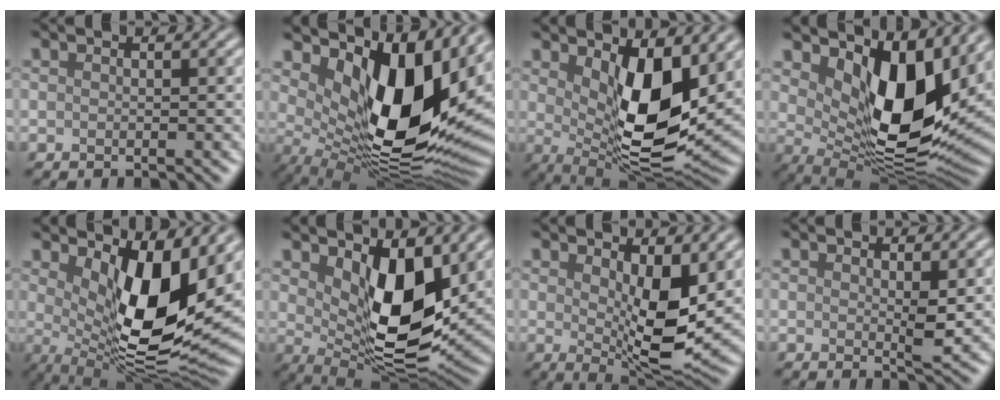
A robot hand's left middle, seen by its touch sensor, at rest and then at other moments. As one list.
[{"total": 13.8, "force": [3.5, 6.8, 11.4], "torque": [-0.186, -0.030, 0.077]}, {"total": 9.9, "force": [2.2, 4.1, 8.8], "torque": [-0.148, -0.022, 0.042]}, {"total": 11.2, "force": [3.6, 5.3, 9.2], "torque": [-0.148, -0.026, 0.073]}, {"total": 11.5, "force": [2.4, 4.5, 10.3], "torque": [-0.165, -0.023, 0.046]}, {"total": 9.5, "force": [2.8, 4.4, 7.9], "torque": [-0.133, -0.025, 0.053]}, {"total": 7.0, "force": [1.3, 2.8, 6.3], "torque": [-0.103, -0.019, 0.028]}, {"total": 1.7, "force": [0.5, 0.3, 1.6], "torque": [-0.026, -0.007, 0.008]}]